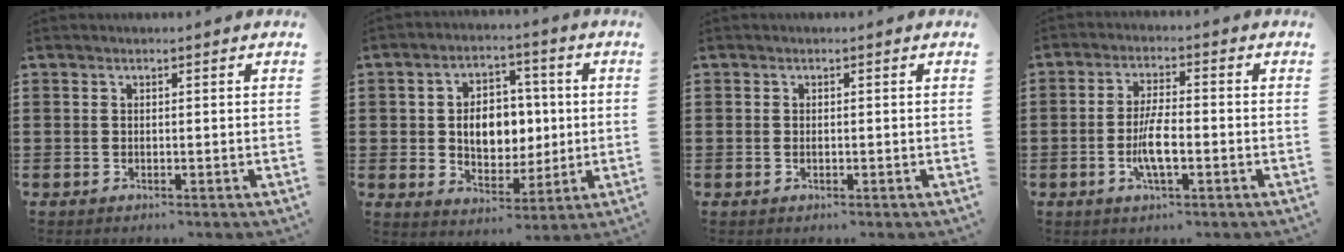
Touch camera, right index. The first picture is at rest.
{"total": 7.9, "force": [0.5, 6.0, 5.1], "torque": [-0.091, 0.011, 0.003]}
{"total": 0.6, "force": [-0.1, 0.2, 0.5], "torque": [-0.012, -0.003, -0.001]}
{"total": 5.7, "force": [-1.6, 1.5, 5.2], "torque": [-0.116, -0.005, -0.036]}